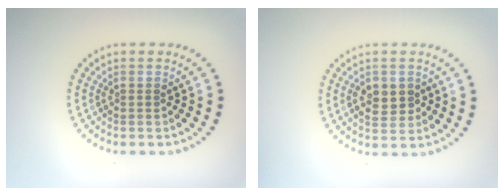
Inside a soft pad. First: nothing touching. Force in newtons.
{"total": 2.8, "press": 2.8, "slide": 0.3}